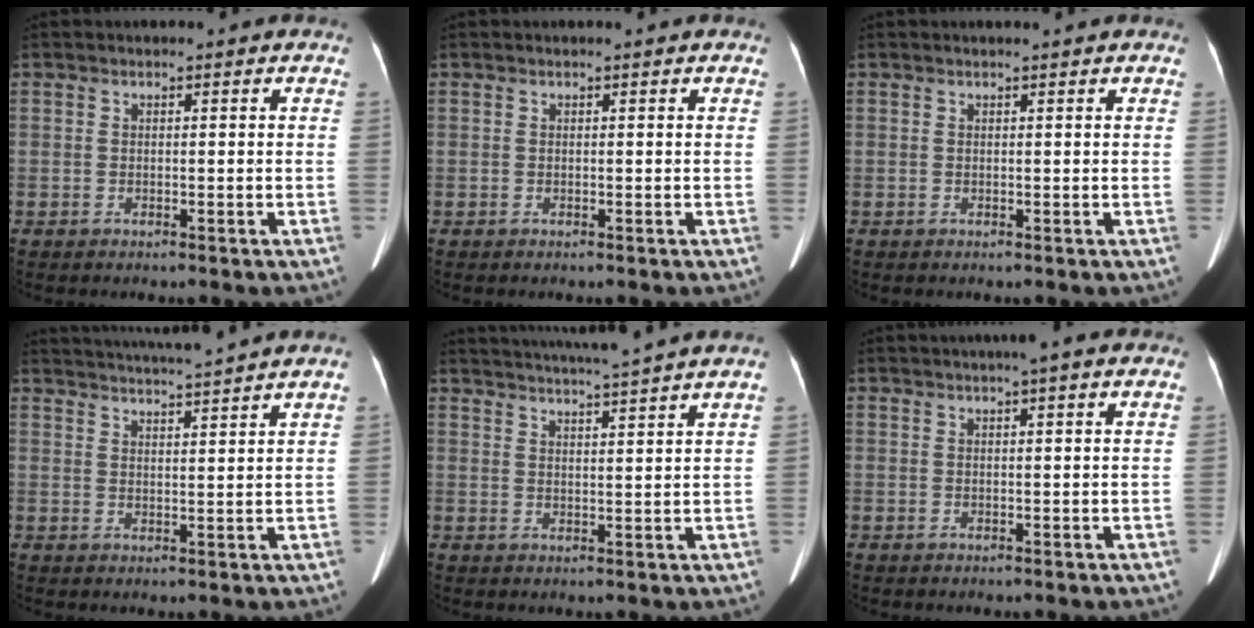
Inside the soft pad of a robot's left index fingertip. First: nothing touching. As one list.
[{"total": 0.0}, {"total": 1.1, "force": [1.0, -0.1, 0.4], "torque": [-0.005, 0.007, 0.016]}, {"total": 9.7, "force": [9.0, -1.9, 3.1], "torque": [-0.056, 0.001, 0.135]}, {"total": 11.0, "force": [10.0, -2.1, 4.2], "torque": [-0.072, -0.006, 0.141]}, {"total": 3.6, "force": [2.5, 0.0, 2.6], "torque": [-0.037, 0.023, 0.036]}]